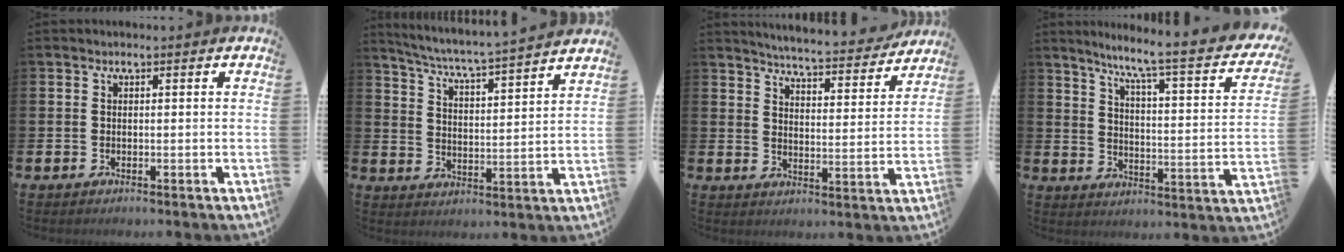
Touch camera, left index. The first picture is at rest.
{"total": 5.5, "force": [5.2, -0.4, 1.7], "torque": [-0.056, -0.048, 0.085]}
{"total": 5.4, "force": [5.3, 0.1, 1.0], "torque": [-0.039, -0.045, 0.089]}
{"total": 6.7, "force": [5.5, 0.2, 3.9], "torque": [-0.085, -0.051, 0.078]}